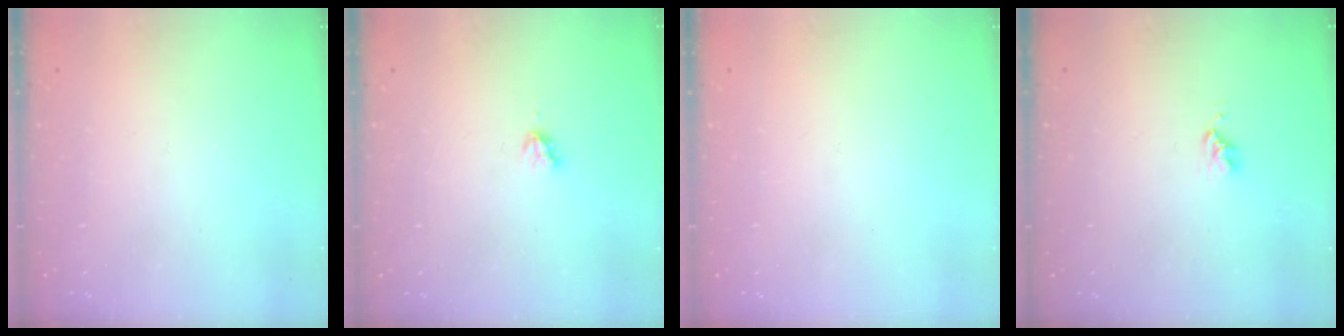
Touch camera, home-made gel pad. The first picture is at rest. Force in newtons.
{"total": 2.8, "press": 2.8, "slide": 0.3}
{"total": 0.0}
{"total": 2.8, "press": 2.8, "slide": 0.4}